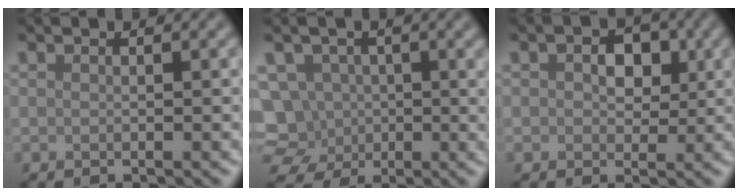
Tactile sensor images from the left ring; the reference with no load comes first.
{"total": 6.0, "force": [-0.3, 5.6, 2.2], "torque": [-0.060, 0.011, -0.014]}
{"total": 2.0, "force": [0.3, 1.5, 1.3], "torque": [-0.030, 0.003, 0.009]}